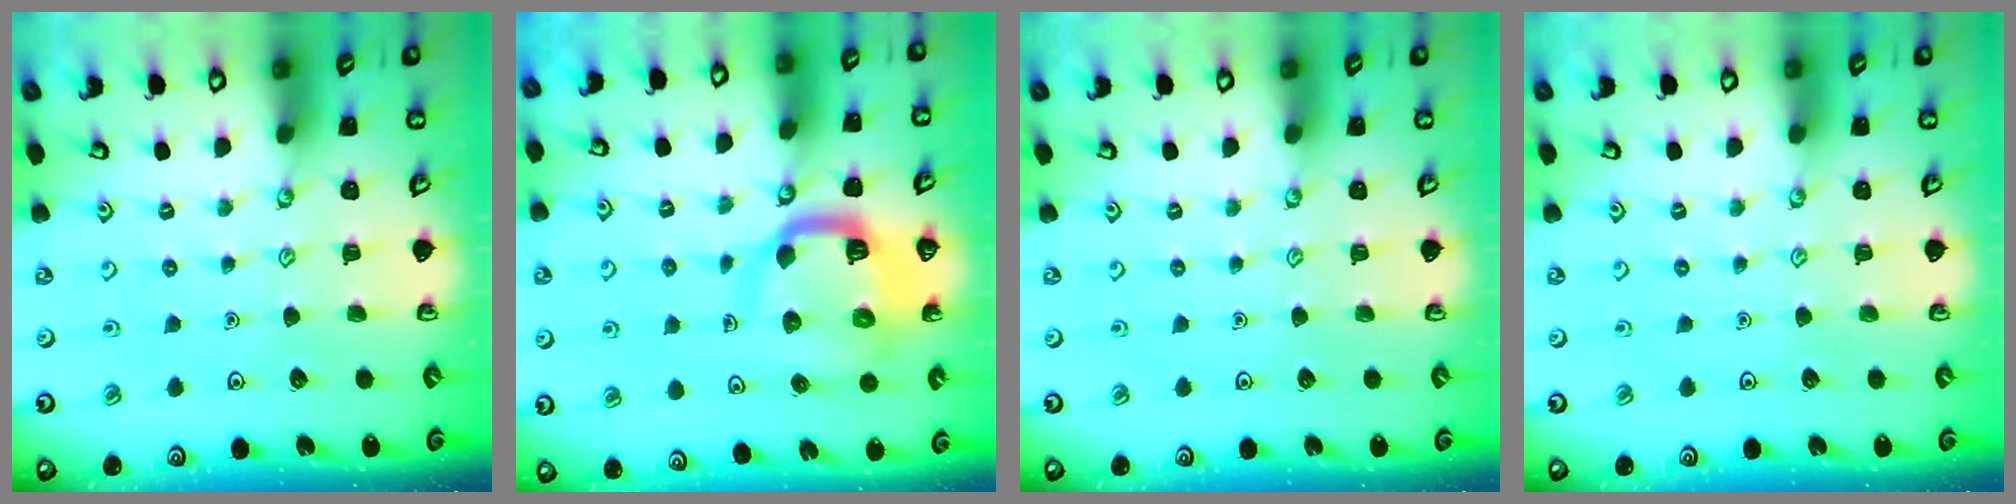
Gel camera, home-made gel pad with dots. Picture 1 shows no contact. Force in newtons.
{"total": 11.9, "press": 11.9, "slide": 1.3}
{"total": 0.0}
{"total": 0.0}